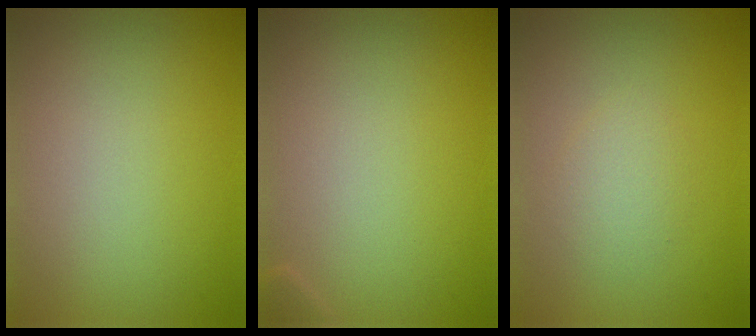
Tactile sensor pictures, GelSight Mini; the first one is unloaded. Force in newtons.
{"total": 0.6, "press": 0.6, "slide": 0.0}
{"total": 1.7, "press": 1.7, "slide": 0.0}